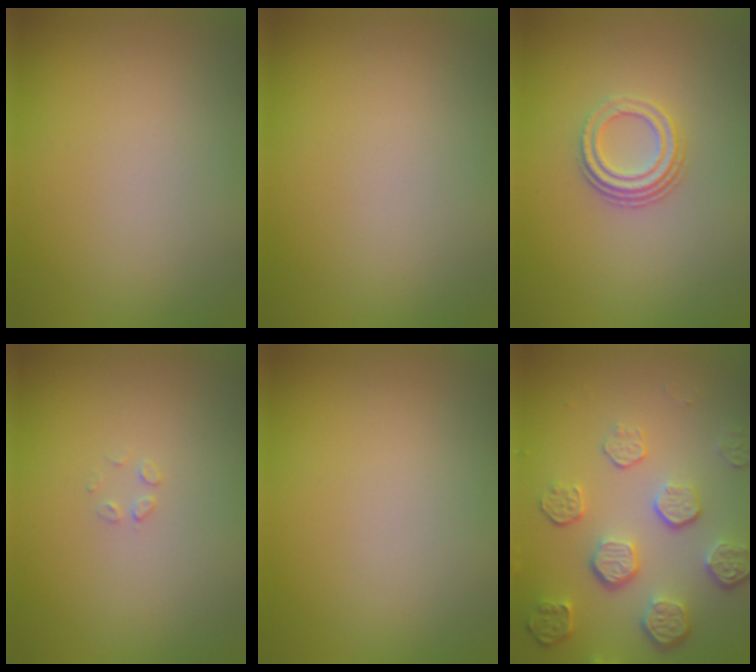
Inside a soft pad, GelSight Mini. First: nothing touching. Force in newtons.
{"total": 0.0}
{"total": 3.0, "press": 2.2, "slide": 2.0}
{"total": 0.8, "press": 0.8, "slide": 0.0}
{"total": 0.0}
{"total": 5.6, "press": 3.9, "slide": 4.0}